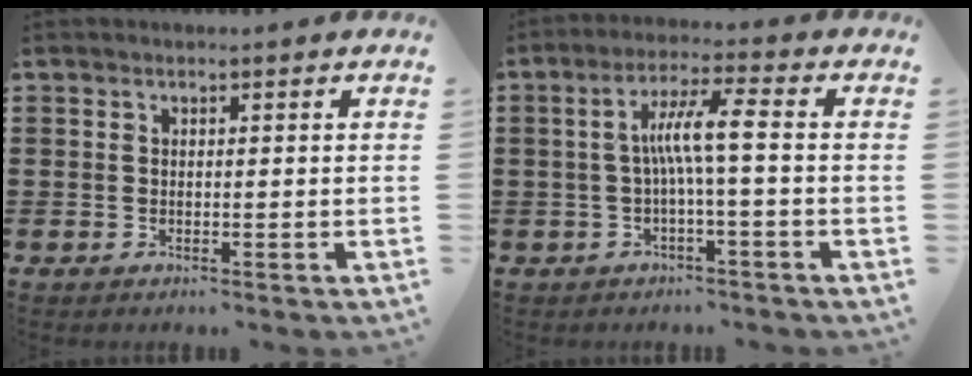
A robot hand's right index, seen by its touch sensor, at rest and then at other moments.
{"total": 6.5, "force": [-0.5, 0.4, 6.5], "torque": [-0.121, 0.005, -0.016]}